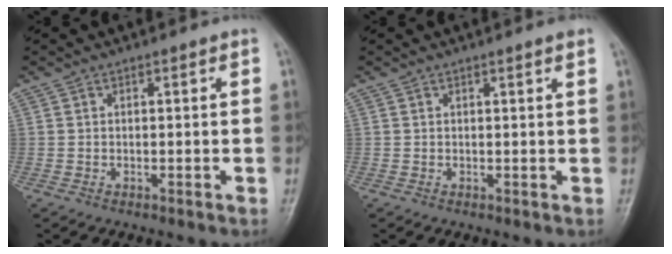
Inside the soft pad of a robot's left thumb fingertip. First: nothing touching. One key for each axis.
{"total": 1.3, "fx": 0.9, "fy": -0.1, "fz": 0.9, "tx": -0.011, "ty": -0.001, "tz": 0.013}